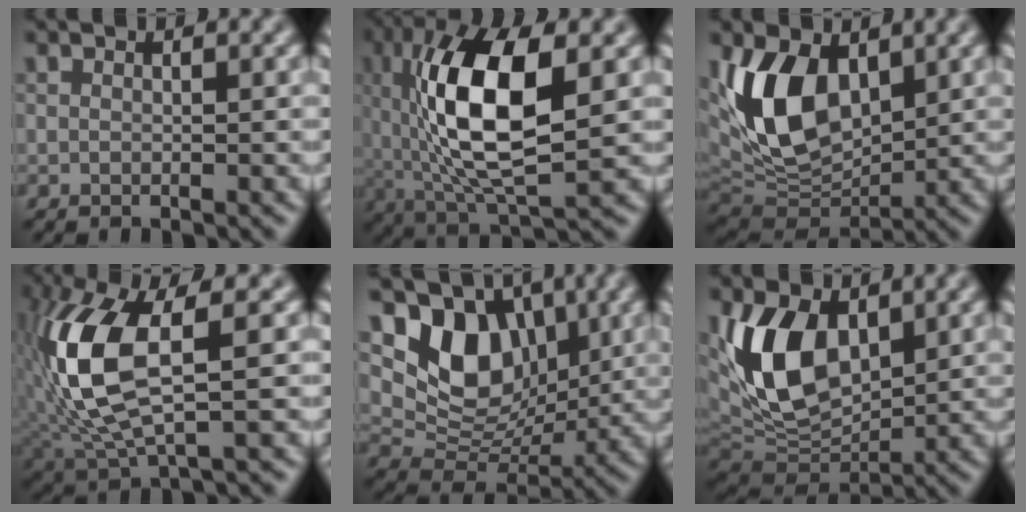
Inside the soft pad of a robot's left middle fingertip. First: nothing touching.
{"total": 10.8, "force": [0.7, 4.3, 9.9], "torque": [-0.189, 0.011, 0.019]}
{"total": 8.5, "force": [1.8, 5.4, 6.4], "torque": [-0.150, -0.009, 0.039]}
{"total": 8.4, "force": [0.5, 2.9, 7.8], "torque": [-0.190, 0.005, 0.023]}
{"total": 6.6, "force": [2.0, 5.0, 3.9], "torque": [-0.068, -0.011, 0.047]}
{"total": 8.5, "force": [1.7, 5.4, 6.3], "torque": [-0.151, -0.009, 0.039]}